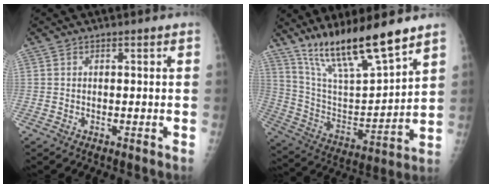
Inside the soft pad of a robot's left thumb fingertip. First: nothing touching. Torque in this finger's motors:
{"motor_torque": [0.33, 0.18, 1.40, -1.37, 0.21]}